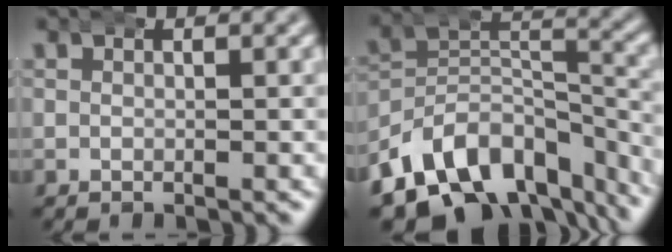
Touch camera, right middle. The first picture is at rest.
{"total": 14.9, "force": [-9.2, 9.1, 7.4], "torque": [-0.122, -0.035, -0.139]}